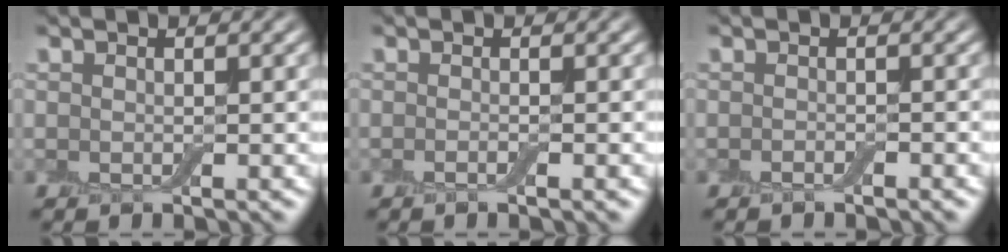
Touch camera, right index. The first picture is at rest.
{"total": 1.1, "force": [-0.4, 0.3, 1.0], "torque": [-0.011, -0.005, -0.012]}
{"total": 0.7, "force": [-0.6, 0.1, 0.4], "torque": [-0.006, 0.000, -0.009]}